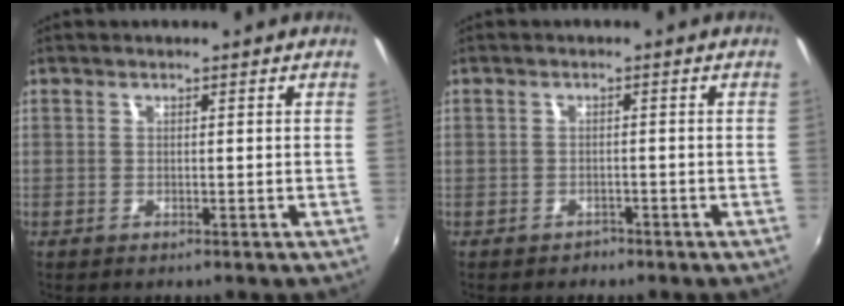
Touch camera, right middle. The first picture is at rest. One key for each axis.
{"total": 1.9, "fx": -1.4, "fy": 1.3, "fz": 0.1, "tx": -0.006, "ty": 0.000, "tz": -0.020}